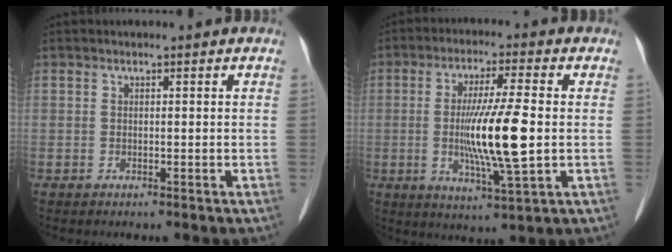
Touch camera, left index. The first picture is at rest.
{"total": 11.4, "force": [-0.6, 0.8, 11.3], "torque": [-0.216, -0.015, -0.013]}